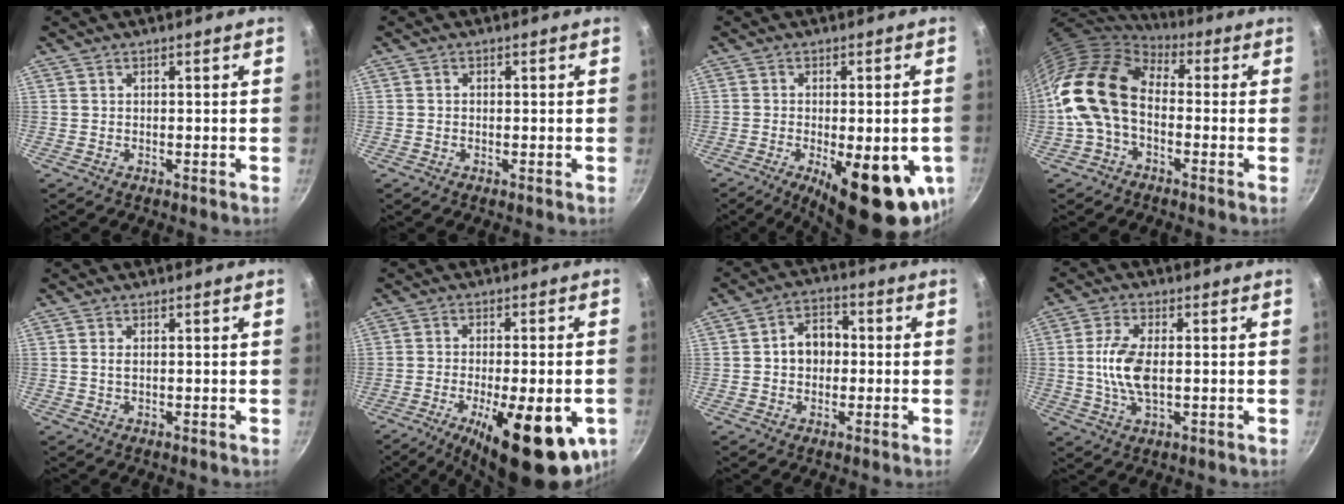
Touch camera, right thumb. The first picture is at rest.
{"total": 0.6, "force": [-0.1, 0.5, 0.3], "torque": [-0.004, 0.004, -0.002]}
{"total": 17.5, "force": [-5.6, 6.2, 15.4], "torque": [-0.179, -0.002, -0.066]}
{"total": 15.6, "force": [-0.8, 10.3, 11.7], "torque": [-0.200, 0.031, -0.030]}
{"total": 1.4, "force": [0.2, 0.8, 1.1], "torque": [-0.022, 0.001, 0.003]}
{"total": 20.3, "force": [-7.7, 7.2, 17.4], "torque": [-0.229, 0.003, -0.104]}
{"total": 7.5, "force": [-0.1, 5.8, 4.7], "torque": [-0.038, 0.020, -0.010]}
{"total": 8.6, "force": [0.0, 4.3, 7.5], "torque": [-0.151, 0.003, -0.004]}